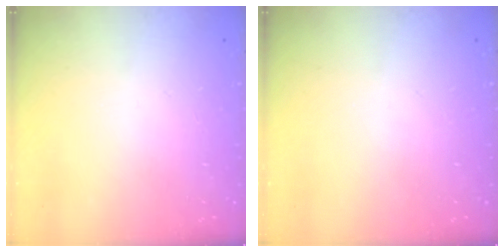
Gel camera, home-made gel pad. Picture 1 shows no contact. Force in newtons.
{"total": 0.0}